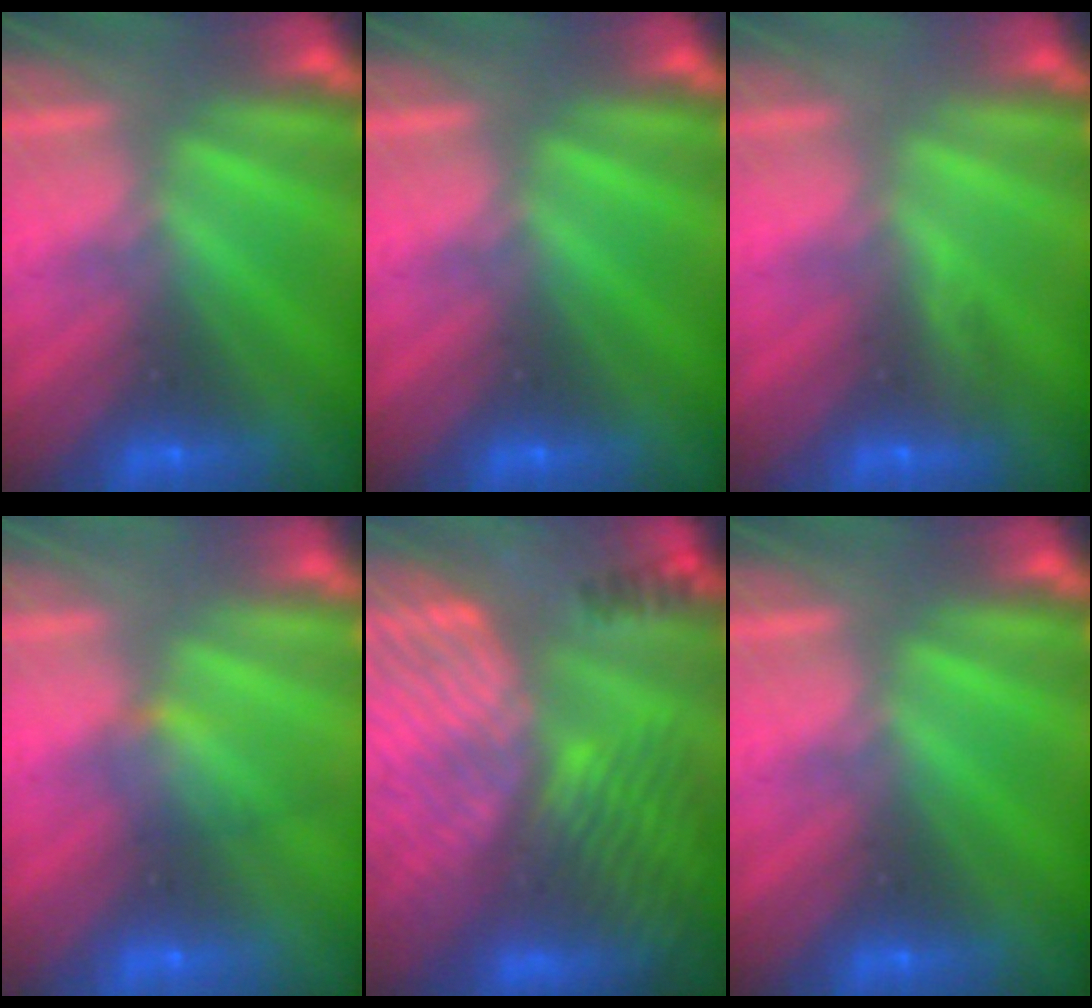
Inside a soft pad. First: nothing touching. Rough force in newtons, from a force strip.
{"total": 0.0}
{"total": 3.0}
{"total": 2.2}
{"total": 9.0}
{"total": 0.0}